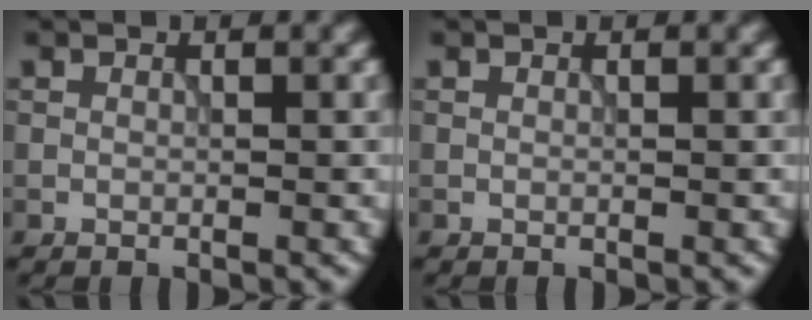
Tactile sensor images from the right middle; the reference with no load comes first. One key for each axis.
{"total": 0.0}